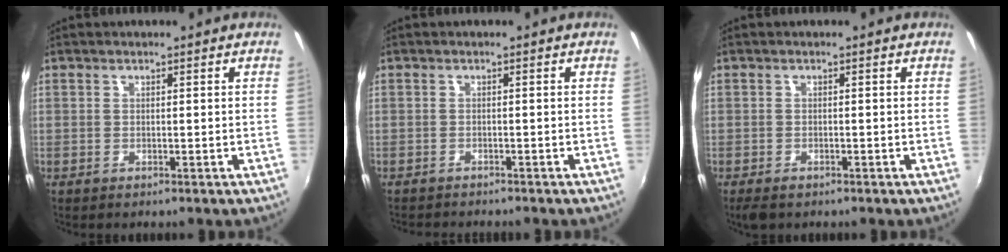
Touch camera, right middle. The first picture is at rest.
{"total": 2.7, "force": [-2.6, 0.4, 0.6], "torque": [-0.024, -0.016, -0.045]}
{"total": 3.1, "force": [-2.2, 1.4, 1.6], "torque": [-0.038, -0.013, -0.038]}